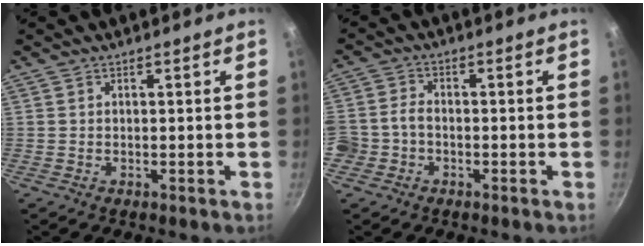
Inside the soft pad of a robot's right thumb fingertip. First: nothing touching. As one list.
[{"total": 4.9, "force": [-1.9, 4.0, 2.2], "torque": [-0.038, 0.029, -0.042]}]